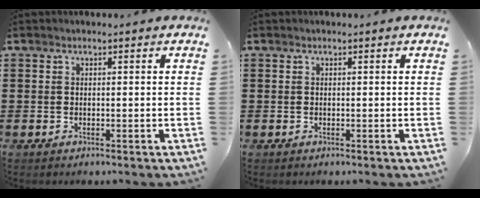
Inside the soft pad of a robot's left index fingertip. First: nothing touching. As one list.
[{"total": 0.0}]